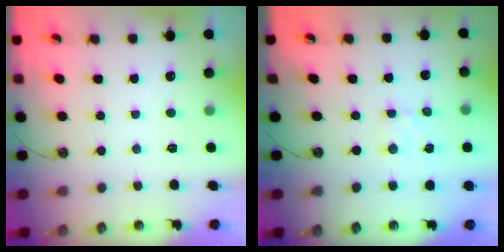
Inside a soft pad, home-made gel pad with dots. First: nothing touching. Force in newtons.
{"total": 2.7, "press": 2.7, "slide": 0.4}